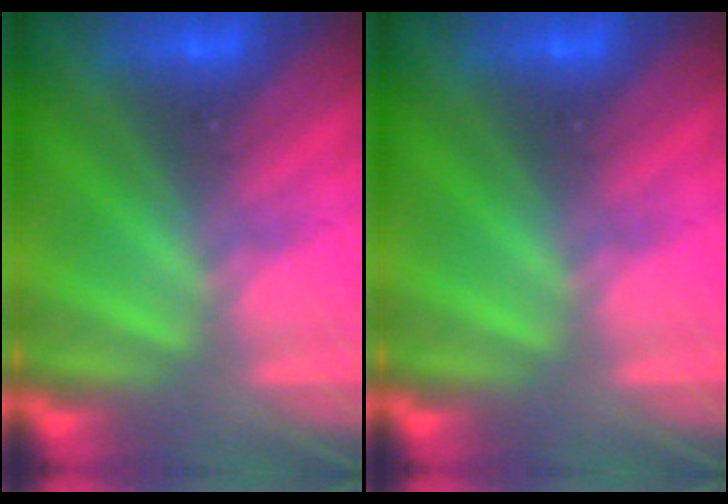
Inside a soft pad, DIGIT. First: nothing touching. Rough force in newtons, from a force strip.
{"total": 0.0}